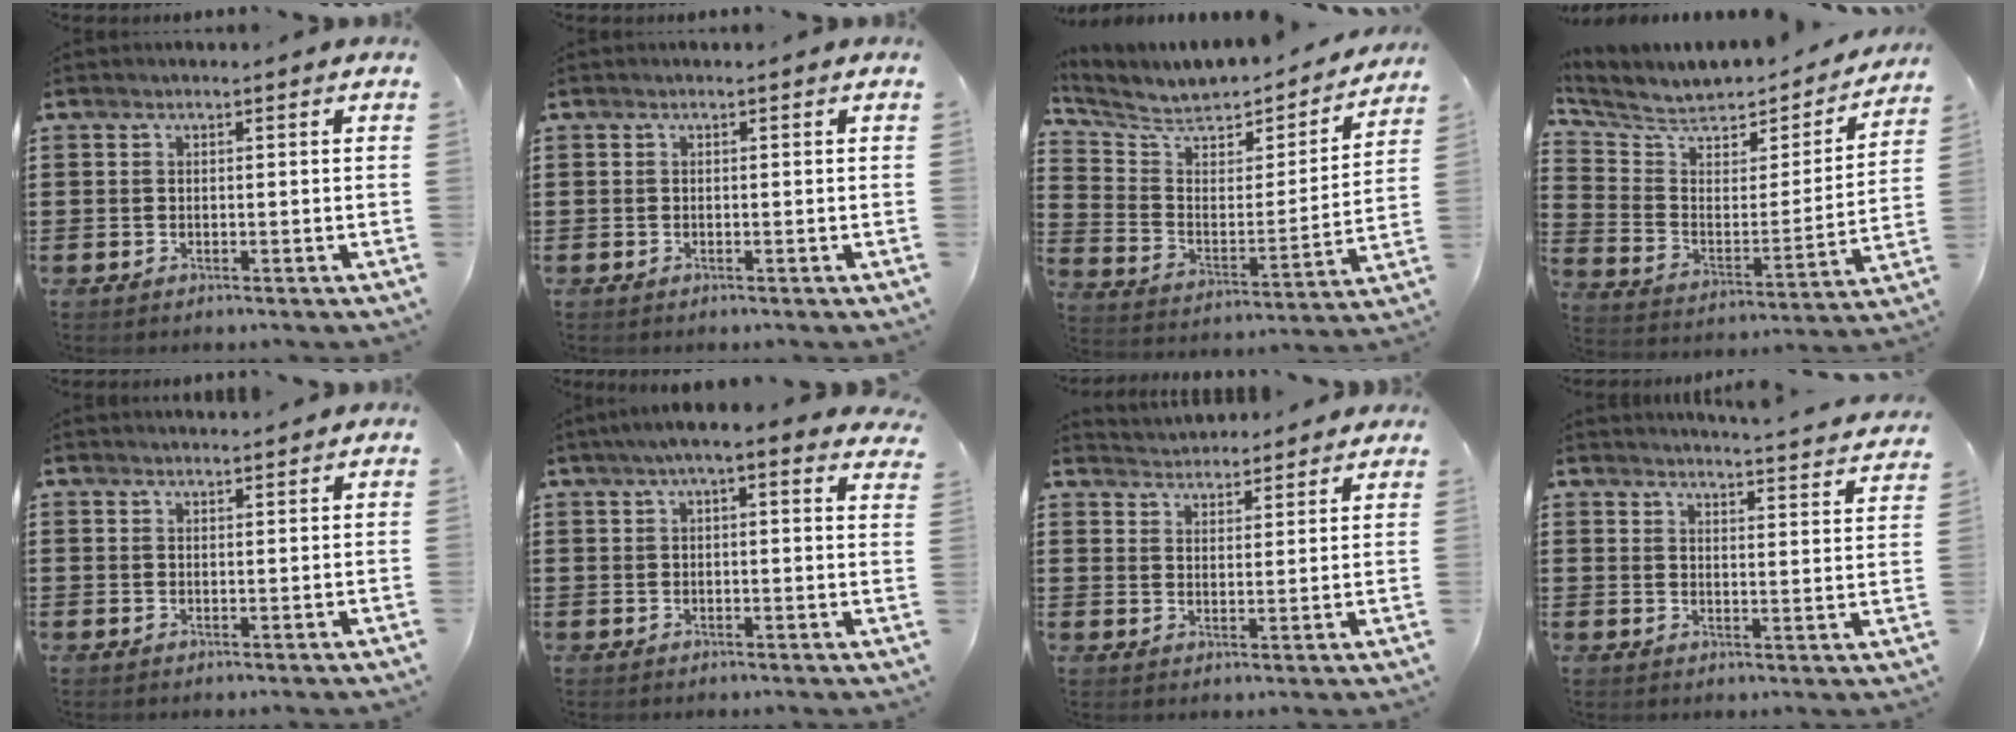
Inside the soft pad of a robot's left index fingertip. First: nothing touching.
{"total": 0.0}
{"total": 5.9, "force": [5.1, 2.3, 1.8], "torque": [-0.068, -0.040, 0.083]}
{"total": 6.2, "force": [5.2, 2.4, 2.2], "torque": [-0.076, -0.040, 0.087]}
{"total": 1.0, "force": [1.0, 0.1, 0.2], "torque": [-0.005, -0.001, 0.019]}
{"total": 3.9, "force": [2.7, 0.4, 2.8], "torque": [-0.062, 0.002, 0.047]}
{"total": 2.5, "force": [2.4, 0.2, -0.3], "torque": [-0.001, -0.004, 0.046]}
{"total": 3.7, "force": [3.6, -0.6, 0.3], "torque": [-0.014, -0.034, 0.060]}